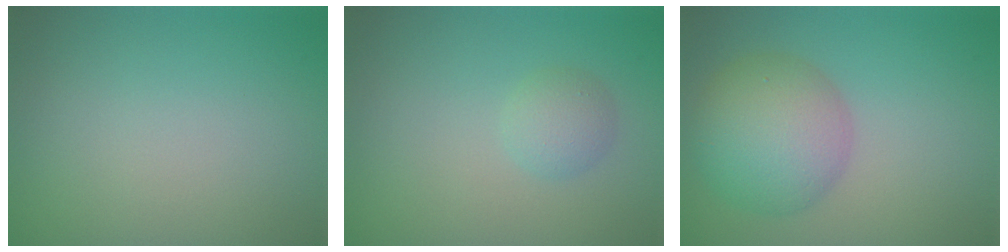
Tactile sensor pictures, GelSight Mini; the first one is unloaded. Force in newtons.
{"total": 1.7, "press": 1.7, "slide": 0.1}
{"total": 6.3, "press": 6.3, "slide": 0.2}